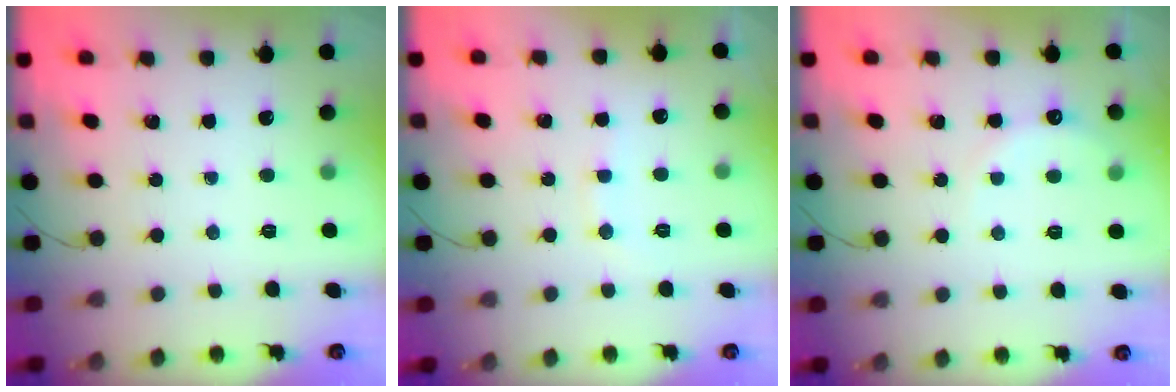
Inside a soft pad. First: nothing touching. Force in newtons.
{"total": 6.9, "press": 6.8, "slide": 1.4}
{"total": 6.0, "press": 5.9, "slide": 1.3}